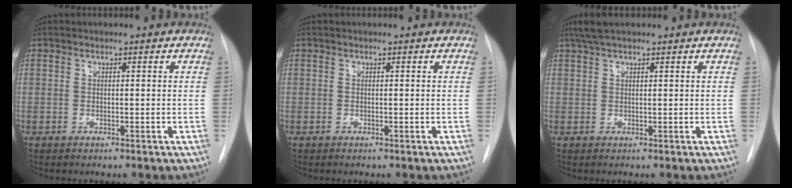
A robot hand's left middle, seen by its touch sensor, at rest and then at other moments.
{"total": 0.0}
{"total": 4.2, "force": [3.3, 0.8, 2.5], "torque": [-0.049, 0.025, 0.060]}